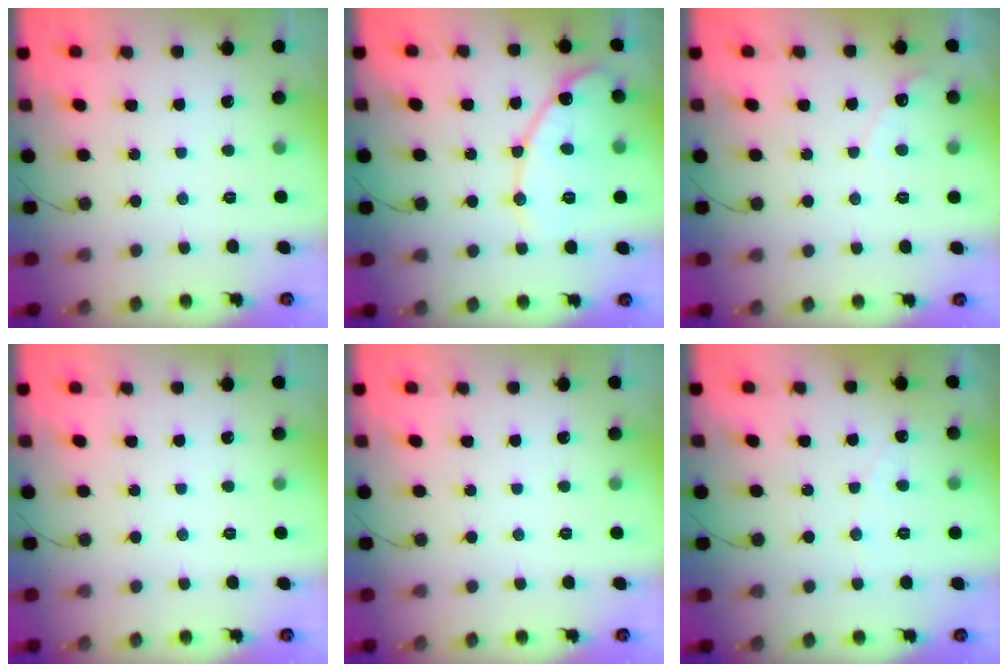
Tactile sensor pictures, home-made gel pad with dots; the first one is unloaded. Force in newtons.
{"total": 13.4, "press": 13.4, "slide": 0.9}
{"total": 4.5, "press": 4.5, "slide": 0.3}
{"total": 0.0}
{"total": 0.0}
{"total": 2.5, "press": 2.5, "slide": 0.1}